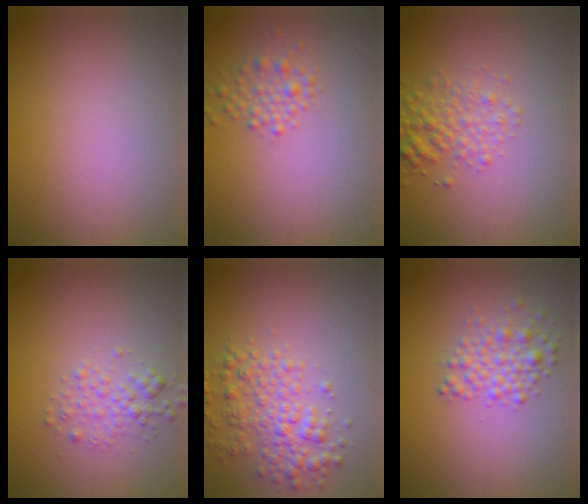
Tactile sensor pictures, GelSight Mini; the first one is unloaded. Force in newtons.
{"total": 1.9, "press": 1.9, "slide": 0.1}
{"total": 2.9, "press": 2.9, "slide": 0.1}
{"total": 2.0, "press": 2.0, "slide": 0.1}
{"total": 3.8, "press": 3.8, "slide": 0.1}
{"total": 2.8, "press": 2.8, "slide": 0.0}